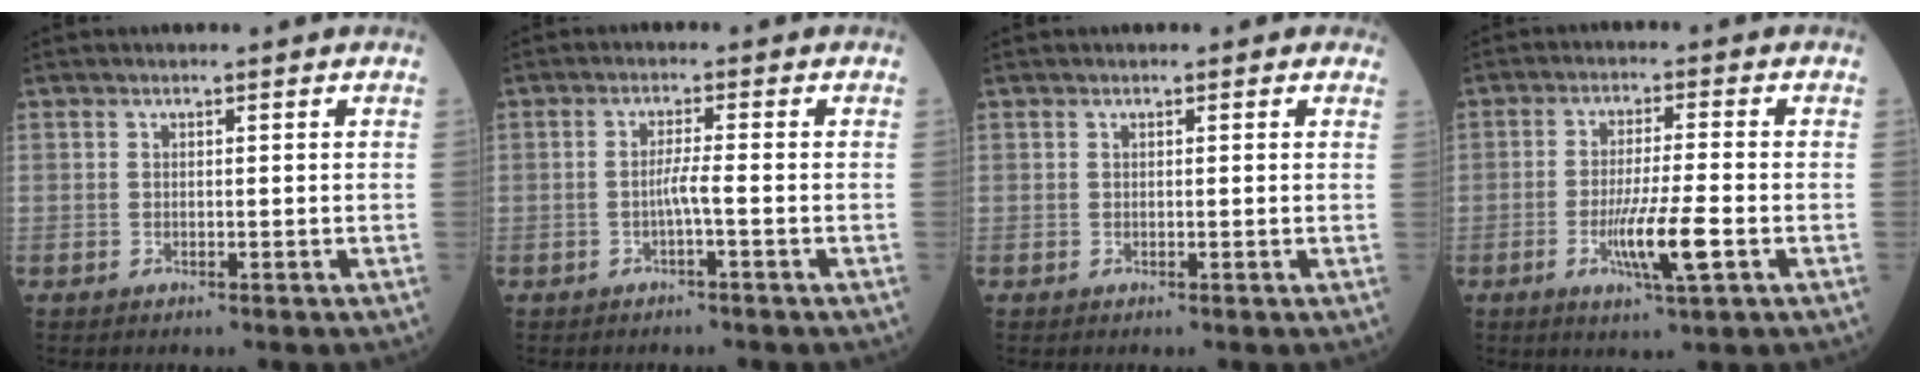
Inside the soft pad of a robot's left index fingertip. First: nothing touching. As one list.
[{"total": 2.2, "force": [-0.8, -0.3, 2.0], "torque": [-0.036, 0.002, -0.017]}, {"total": 0.0}, {"total": 7.6, "force": [-2.6, 0.1, 7.1], "torque": [-0.135, -0.015, -0.046]}]